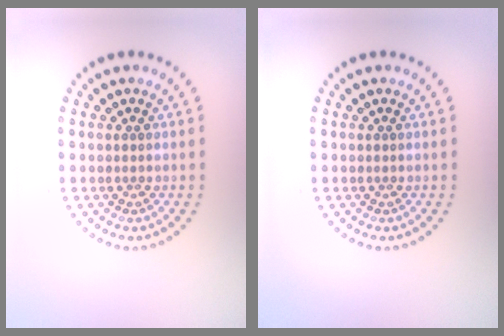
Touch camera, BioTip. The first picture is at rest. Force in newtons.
{"total": 0.0}